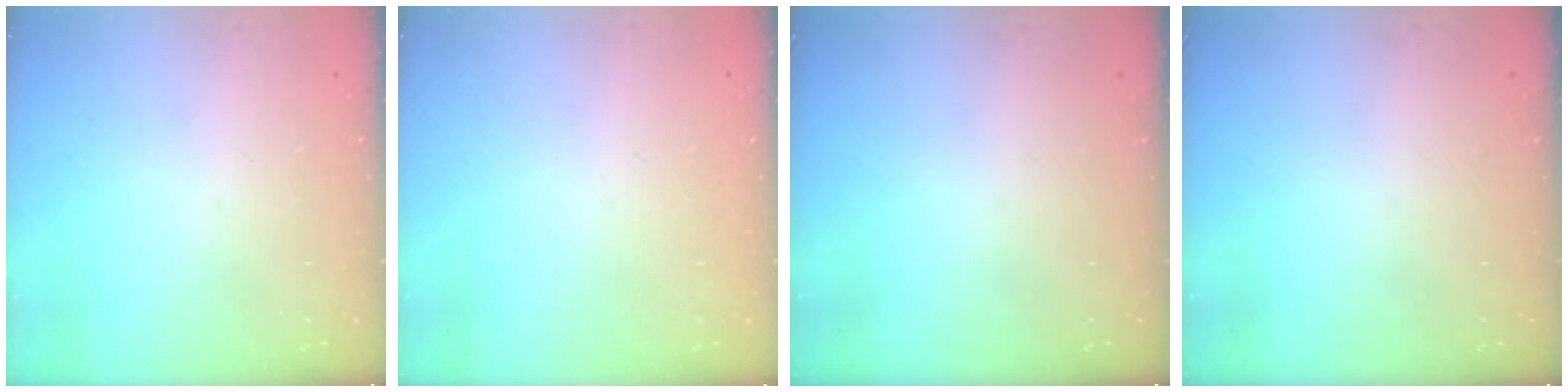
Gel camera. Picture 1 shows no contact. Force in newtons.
{"total": 2.4, "press": 2.4, "slide": 0.2}
{"total": 0.0}
{"total": 0.0}